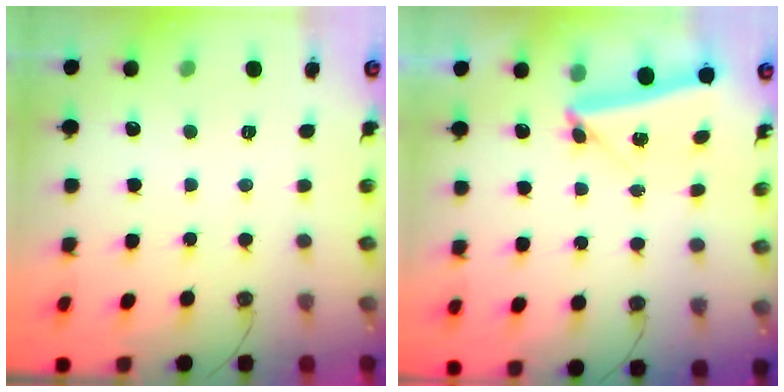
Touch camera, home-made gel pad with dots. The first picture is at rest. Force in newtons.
{"total": 5.8, "press": 5.8, "slide": 0.3}